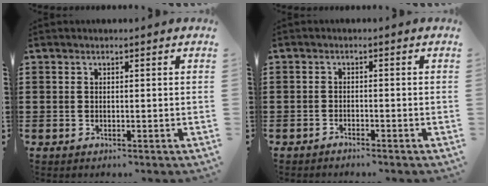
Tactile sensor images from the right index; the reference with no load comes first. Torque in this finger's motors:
{"motor_torque": [-0.10, 0.17, -0.05, -0.09]}